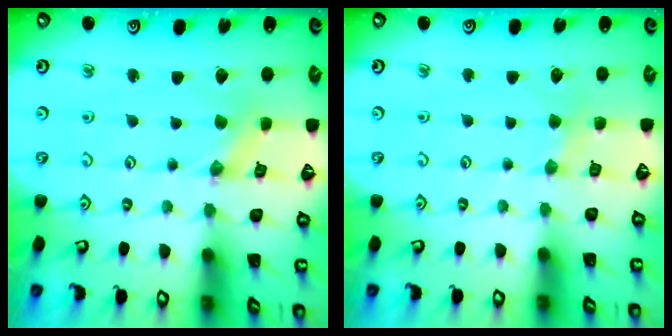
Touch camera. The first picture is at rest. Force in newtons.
{"total": 2.0, "press": 2.0, "slide": 0.4}